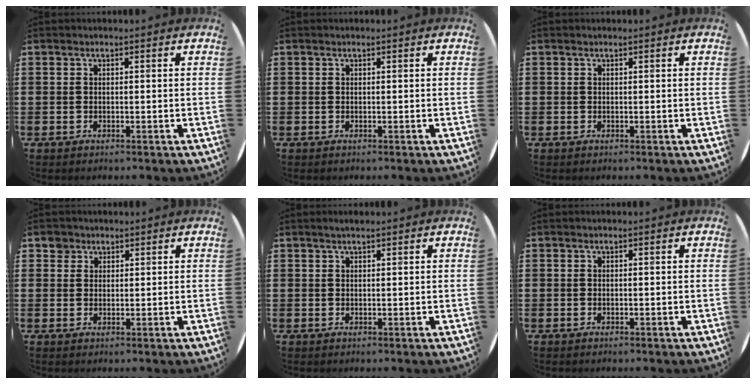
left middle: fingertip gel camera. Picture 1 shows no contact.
{"total": 0.0}
{"total": 0.0}
{"total": 2.1, "force": [1.6, 1.3, 0.0], "torque": [0.007, 0.002, 0.030]}
{"total": 1.0, "force": [0.8, 0.2, 0.5], "torque": [-0.009, 0.004, 0.015]}
{"total": 0.0}